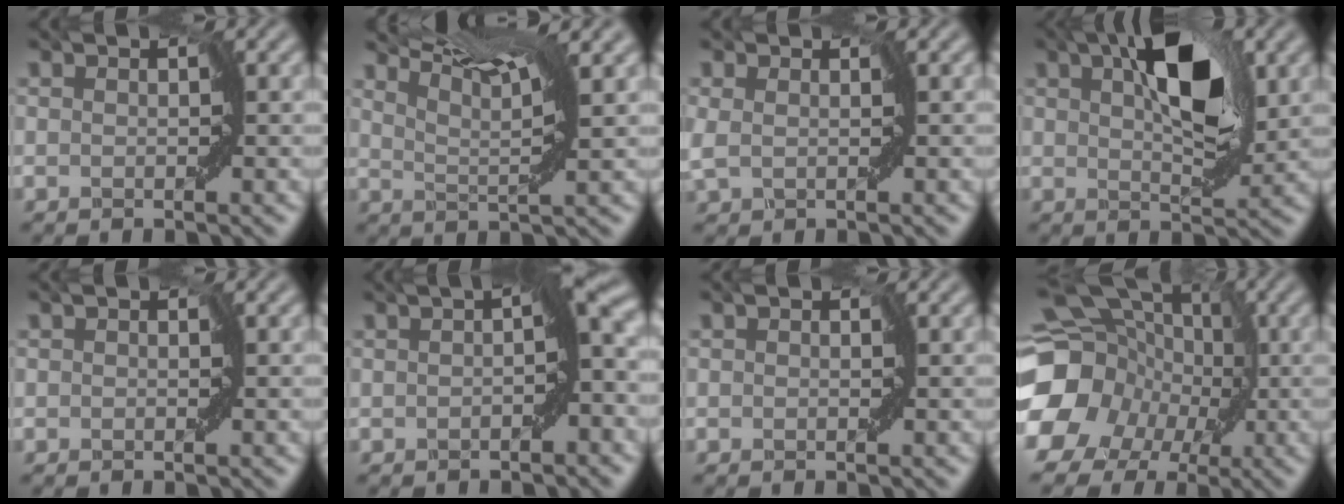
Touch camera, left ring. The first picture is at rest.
{"total": 7.2, "force": [6.0, 0.6, 4.0], "torque": [-0.055, 0.015, 0.073]}
{"total": 1.6, "force": [0.4, 1.2, 1.0], "torque": [-0.023, 0.000, 0.000]}
{"total": 7.1, "force": [2.2, 2.7, 6.2], "torque": [-0.101, 0.009, 0.028]}
{"total": 0.0}
{"total": 5.1, "force": [-0.3, 1.5, 4.9], "torque": [-0.065, 0.012, -0.018]}
{"total": 0.0}
{"total": 14.0, "force": [-2.0, 12.2, 6.5], "torque": [-0.133, -0.010, -0.066]}